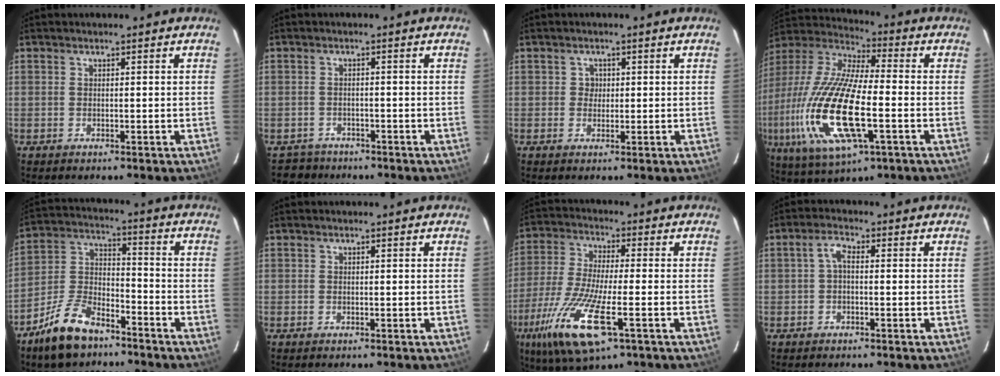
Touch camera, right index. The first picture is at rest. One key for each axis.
{"total": 3.6, "fx": -2.9, "fy": 2.1, "fz": -0.6, "tx": 0.003, "ty": 0.010, "tz": -0.047}
{"total": 1.7, "fx": 0.1, "fy": 1.7, "fz": 0.0, "tx": 0.004, "ty": 0.007, "tz": 0.001}
{"total": 24.5, "fx": -6.4, "fy": 8.0, "fz": 22.2, "tx": -0.459, "ty": -0.041, "tz": -0.122}
{"total": 12.8, "fx": -9.0, "fy": 5.9, "fz": 7.0, "tx": -0.156, "ty": 0.013, "tz": -0.165}
{"total": 0.0}
{"total": 17.4, "fx": -7.6, "fy": 4.8, "fz": 15.0, "tx": -0.315, "ty": -0.044, "tz": -0.146}
{"total": 2.4, "fx": -0.3, "fy": 1.0, "fz": 2.1, "tx": -0.045, "ty": 0.009, "tz": -0.005}